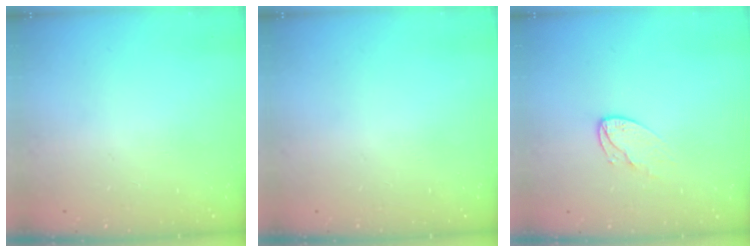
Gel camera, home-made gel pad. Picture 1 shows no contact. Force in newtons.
{"total": 0.0}
{"total": 6.0, "press": 6.0, "slide": 0.4}